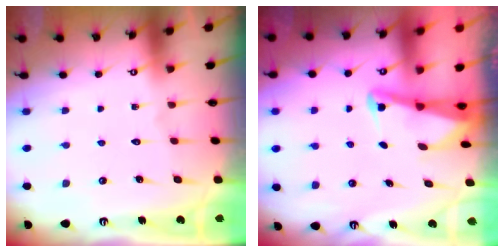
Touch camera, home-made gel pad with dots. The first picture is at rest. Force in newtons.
{"total": 2.5, "press": 2.5, "slide": 0.6}